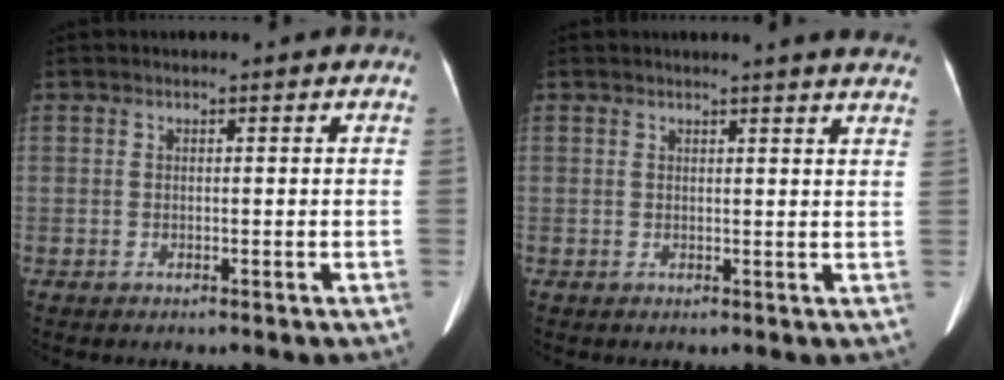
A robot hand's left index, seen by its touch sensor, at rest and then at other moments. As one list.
[{"total": 8.1, "force": [7.4, -0.1, 3.4], "torque": [-0.036, -0.017, 0.058]}]